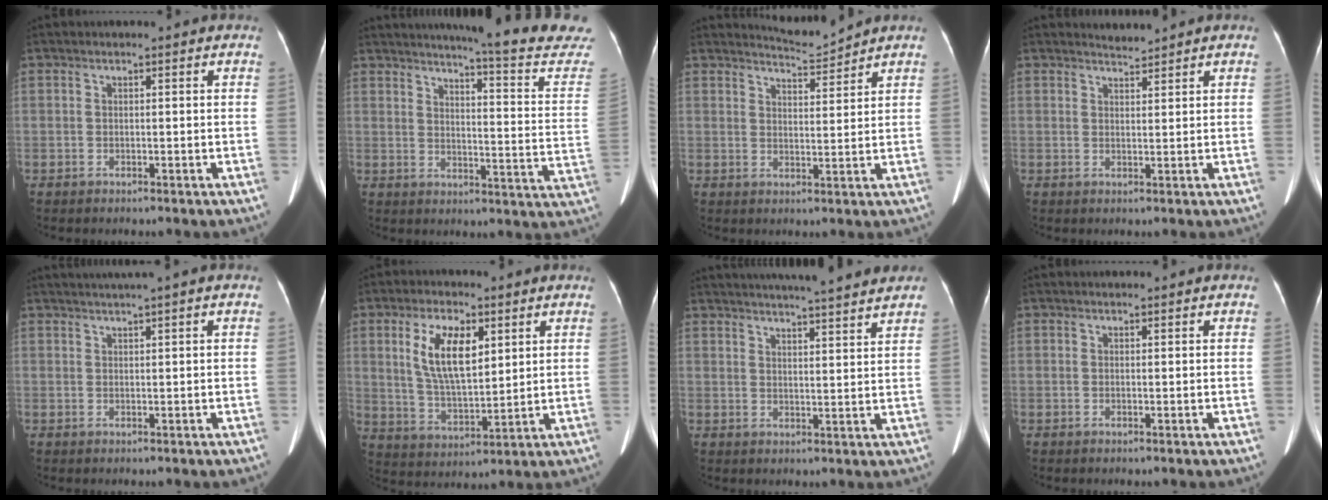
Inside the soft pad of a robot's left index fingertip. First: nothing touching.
{"total": 19.9, "force": [18.2, -0.4, 7.9], "torque": [-0.102, -0.105, 0.203]}
{"total": 3.9, "force": [3.7, -0.9, -0.5], "torque": [0.002, -0.013, 0.067]}
{"total": 1.6, "force": [1.5, -0.3, -0.3], "torque": [-0.004, -0.001, 0.030]}
{"total": 2.9, "force": [2.1, -0.7, 1.9], "torque": [-0.034, 0.017, 0.039]}
{"total": 9.4, "force": [3.4, 3.8, 8.0], "torque": [-0.158, 0.000, 0.068]}
{"total": 15.0, "force": [13.5, 0.3, 6.5], "torque": [-0.098, 0.001, 0.173]}
{"total": 0.6, "force": [0.6, 0.1, 0.1], "torque": [-0.006, 0.008, 0.011]}